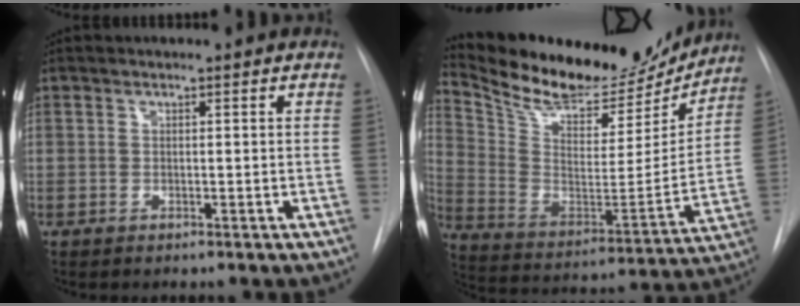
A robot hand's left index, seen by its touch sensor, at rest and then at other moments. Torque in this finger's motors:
{"motor_torque": [0.08, -0.86, 0.29, 0.05]}